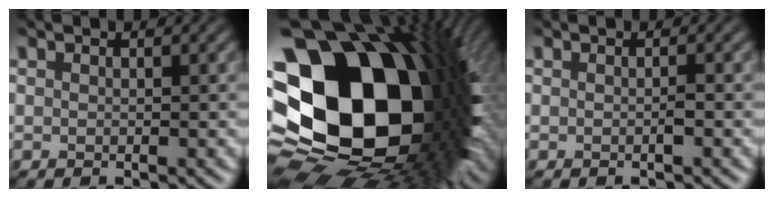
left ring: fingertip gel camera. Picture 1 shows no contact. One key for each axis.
{"total": 21.1, "fx": -0.4, "fy": 15.4, "fz": 14.3, "tx": -0.261, "ty": -0.042, "tz": 0.029}
{"total": 0.9, "fx": -0.8, "fy": 0.0, "fz": 0.4, "tx": -0.009, "ty": -0.008, "tz": -0.016}